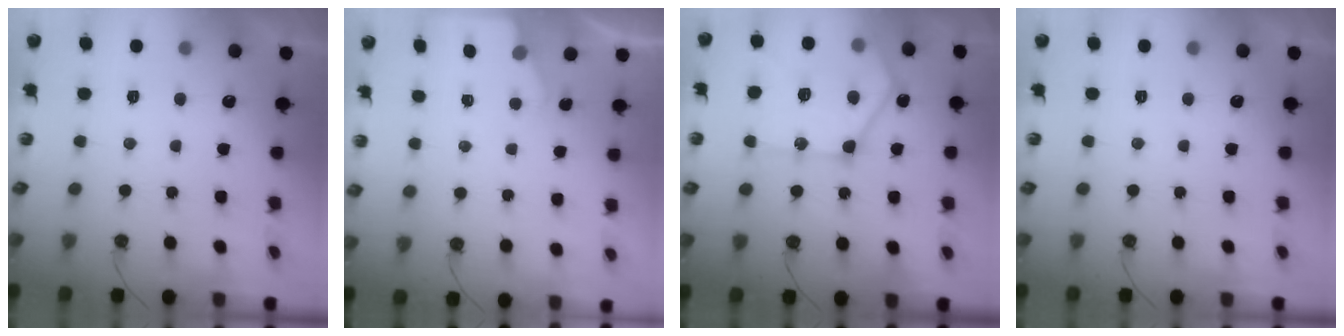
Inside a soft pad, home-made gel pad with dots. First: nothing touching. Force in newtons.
{"total": 2.1, "press": 2.1, "slide": 0.3}
{"total": 21.9, "press": 21.8, "slide": 2.0}
{"total": 0.0}